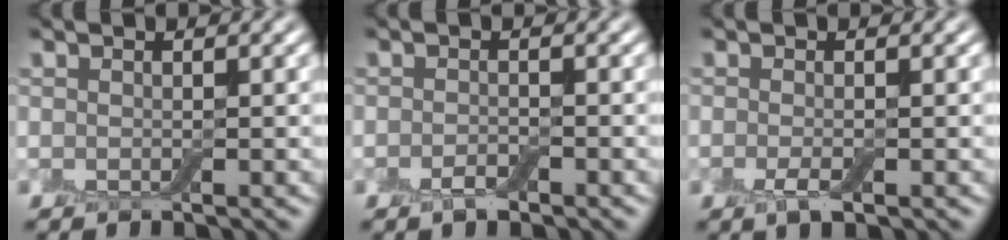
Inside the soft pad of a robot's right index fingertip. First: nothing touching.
{"total": 1.1, "force": [-0.9, 0.4, 0.6], "torque": [-0.013, 0.000, -0.016]}
{"total": 1.4, "force": [-0.7, 0.4, 1.2], "torque": [-0.023, -0.005, -0.014]}